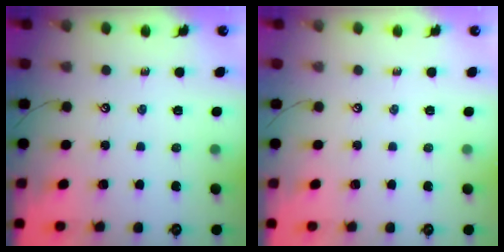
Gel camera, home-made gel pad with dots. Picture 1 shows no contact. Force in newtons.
{"total": 0.0}